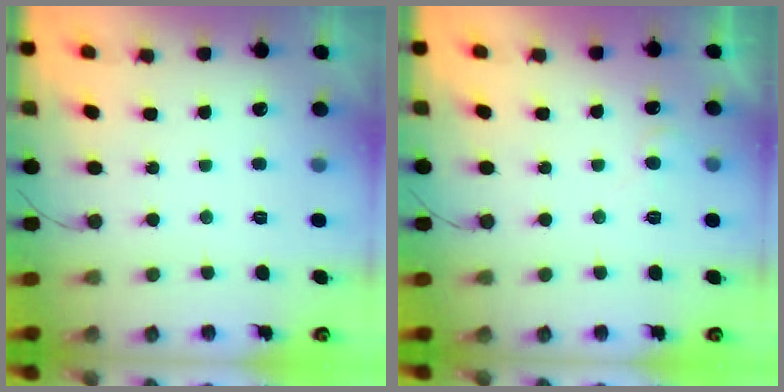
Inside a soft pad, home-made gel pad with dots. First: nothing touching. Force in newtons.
{"total": 4.0, "press": 4.0, "slide": 0.4}